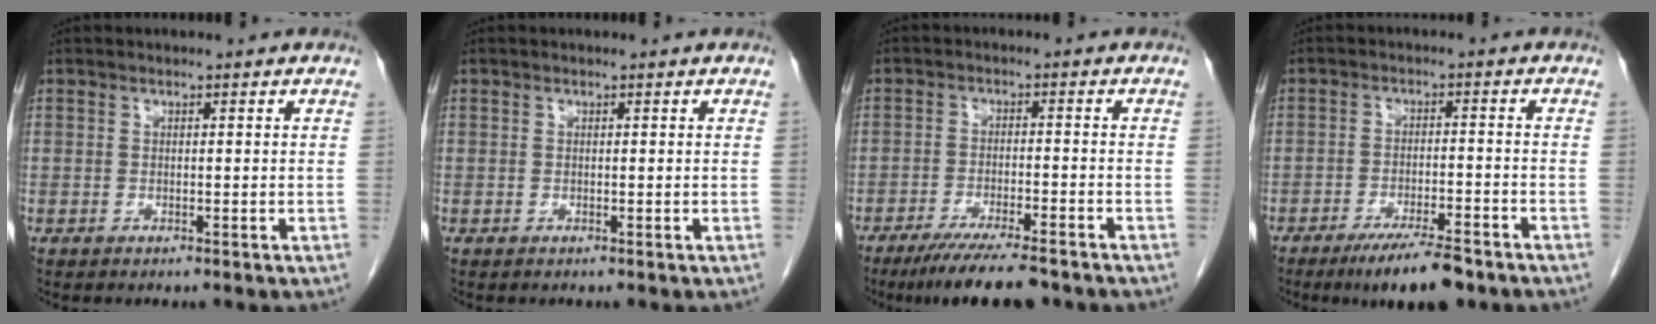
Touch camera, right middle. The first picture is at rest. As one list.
[{"total": 0.0}, {"total": 10.1, "force": [-8.1, 1.2, 5.9], "torque": [-0.089, -0.021, -0.127]}, {"total": 8.4, "force": [-6.3, 1.4, 5.5], "torque": [-0.083, -0.014, -0.101]}]